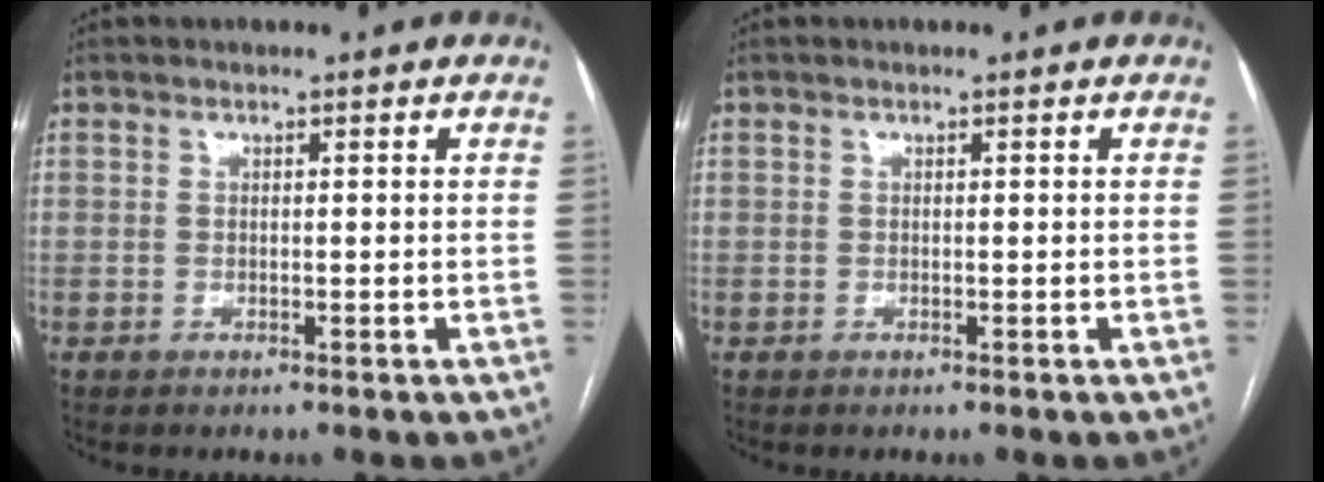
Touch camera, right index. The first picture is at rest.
{"total": 0.0}